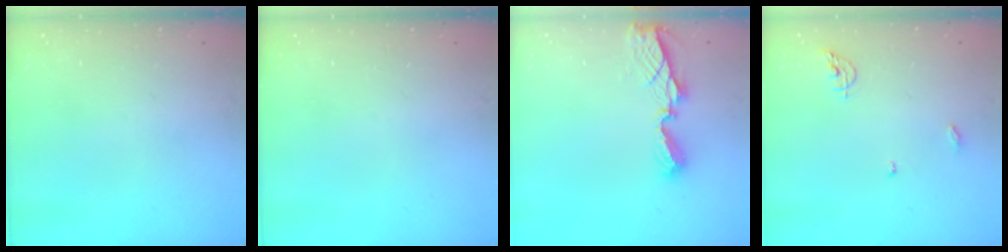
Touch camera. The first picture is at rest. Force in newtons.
{"total": 0.0}
{"total": 7.5, "press": 7.5, "slide": 0.5}
{"total": 6.3, "press": 6.2, "slide": 0.6}